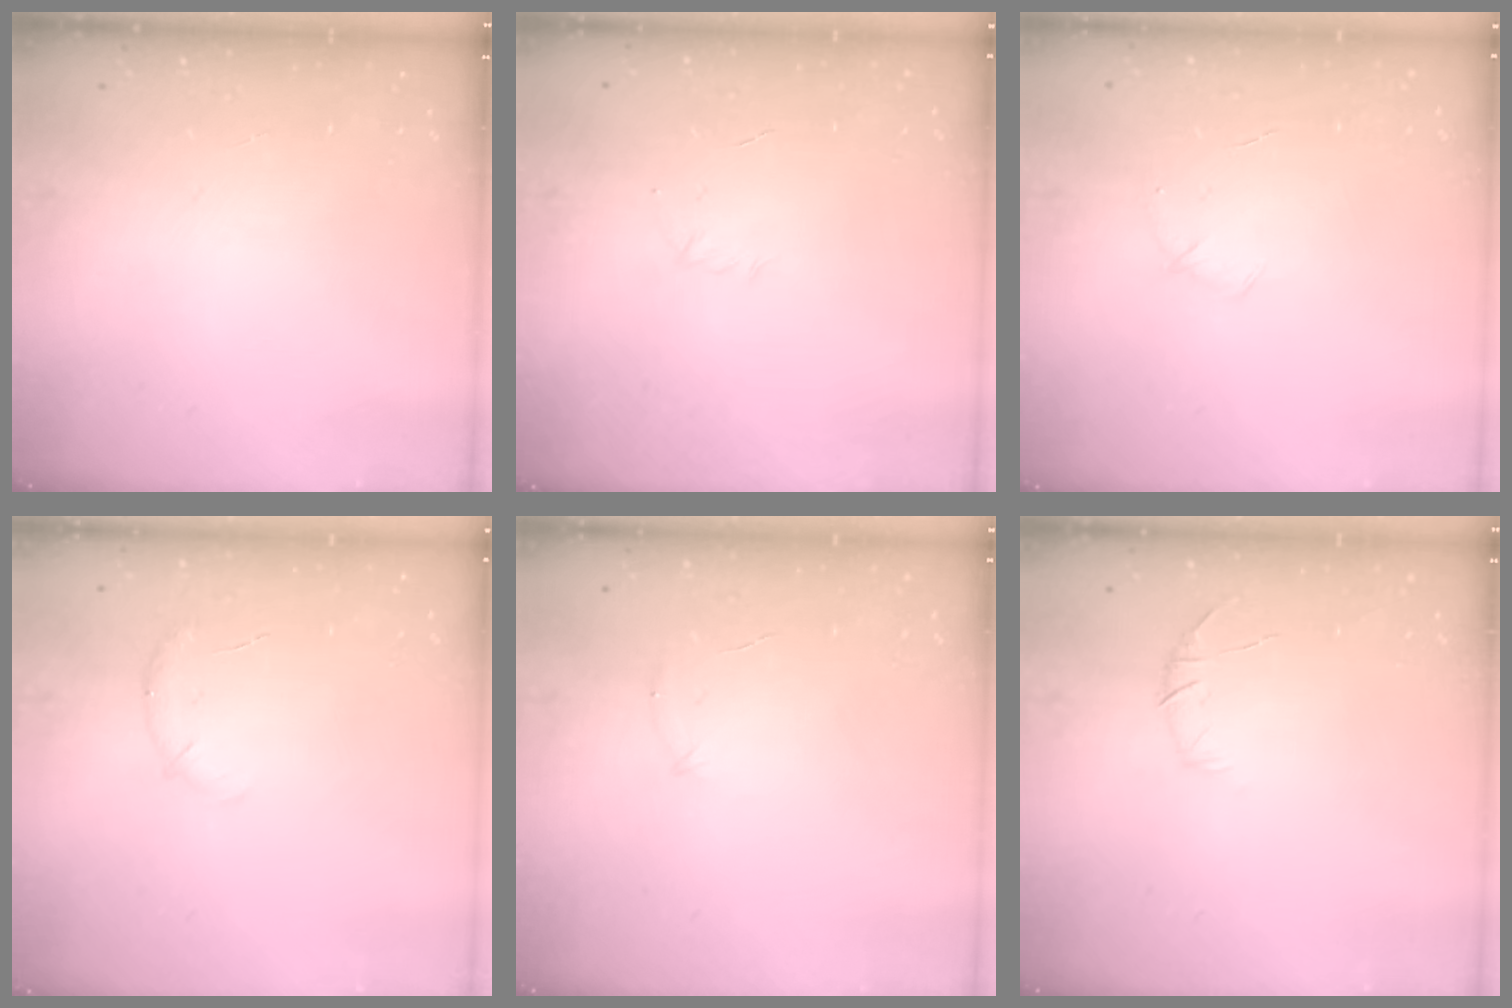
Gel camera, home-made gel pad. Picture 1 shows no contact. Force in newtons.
{"total": 2.9, "press": 2.8, "slide": 0.7}
{"total": 5.0, "press": 4.9, "slide": 1.3}
{"total": 6.9, "press": 6.7, "slide": 1.8}
{"total": 4.7, "press": 4.5, "slide": 1.3}
{"total": 6.0, "press": 5.8, "slide": 1.5}